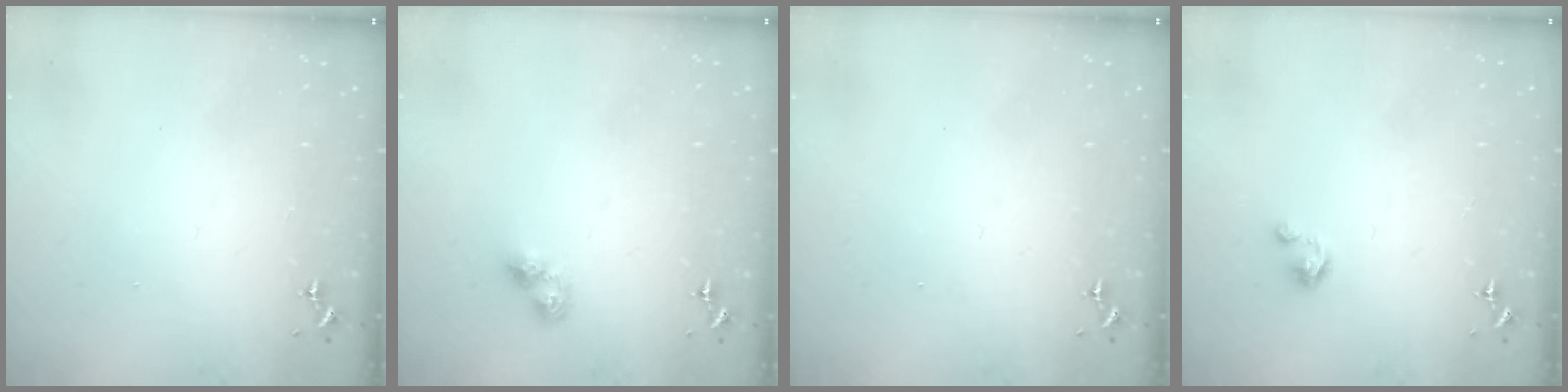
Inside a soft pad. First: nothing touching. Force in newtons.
{"total": 6.0, "press": 6.0, "slide": 0.4}
{"total": 0.0}
{"total": 3.0, "press": 2.9, "slide": 0.2}